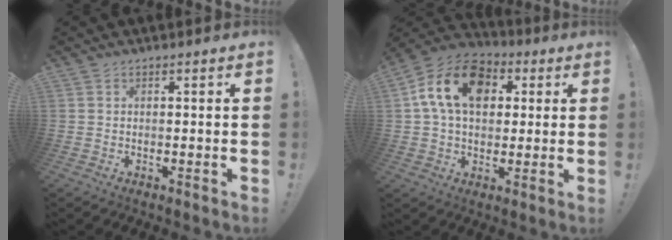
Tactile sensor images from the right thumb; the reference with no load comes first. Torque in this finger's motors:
{"motor_torque": [1.68, 1.99, 1.13, -0.04, 0.14]}